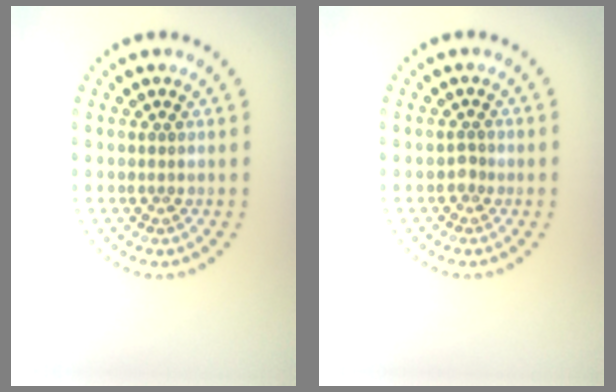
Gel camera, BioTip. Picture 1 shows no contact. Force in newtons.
{"total": 0.9, "press": 0.6, "slide": 0.6}